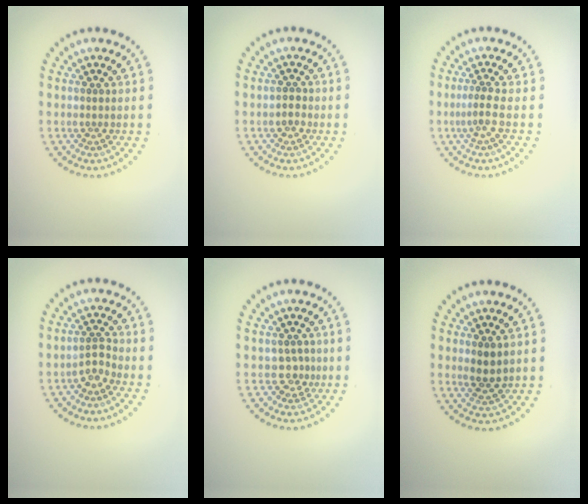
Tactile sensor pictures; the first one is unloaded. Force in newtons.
{"total": 1.1, "press": 1.1, "slide": 0.3}
{"total": 1.8, "press": 1.1, "slide": 1.4}
{"total": 1.7, "press": 1.3, "slide": 1.1}
{"total": 1.7, "press": 1.2, "slide": 1.1}
{"total": 2.0, "press": 1.9, "slide": 0.6}